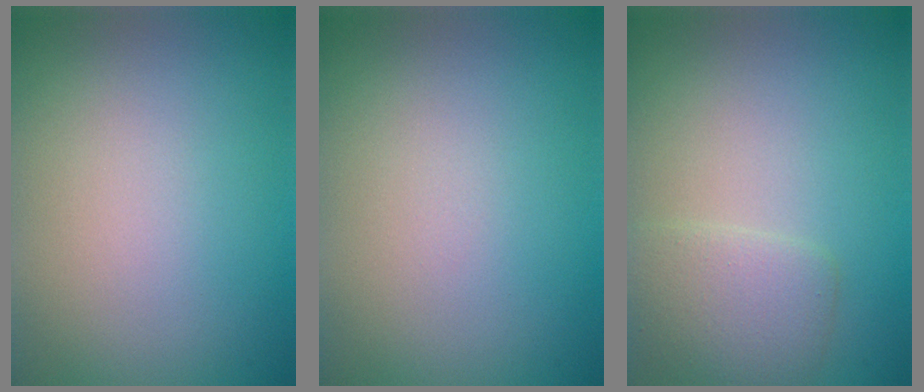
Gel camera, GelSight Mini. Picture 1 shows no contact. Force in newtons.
{"total": 0.0}
{"total": 2.7, "press": 2.7, "slide": 0.1}